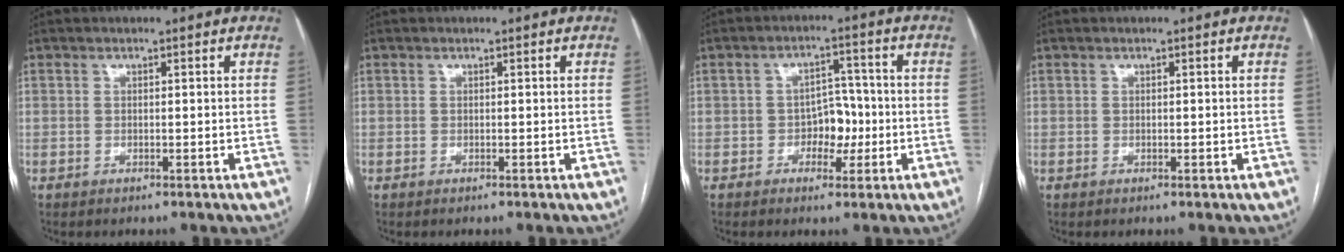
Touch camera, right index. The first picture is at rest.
{"total": 0.0}
{"total": 4.9, "force": [-1.3, 3.2, 3.5], "torque": [-0.047, 0.013, -0.019]}
{"total": 0.0}